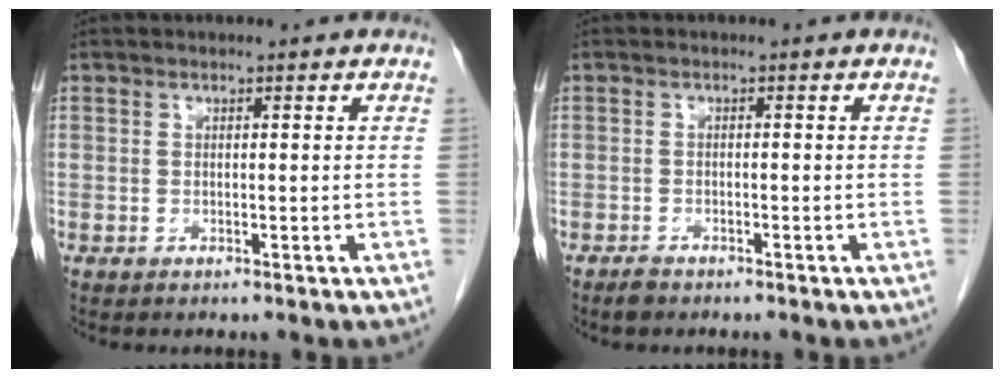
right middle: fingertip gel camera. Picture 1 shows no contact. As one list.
[{"total": 1.4, "force": [-1.2, 0.6, 0.5], "torque": [-0.013, -0.001, -0.017]}]